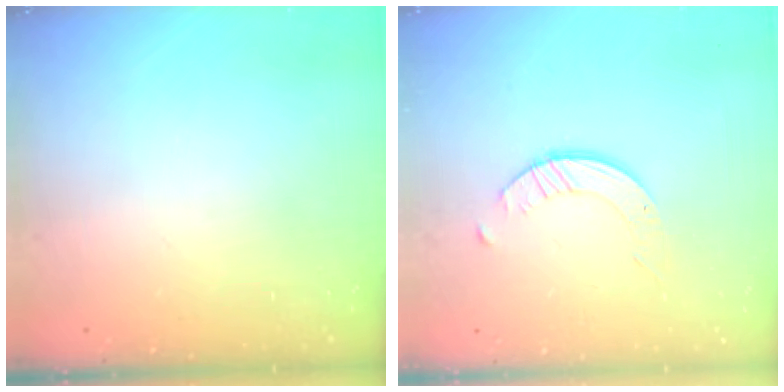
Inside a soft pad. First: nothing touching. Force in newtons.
{"total": 2.4, "press": 2.4, "slide": 0.3}